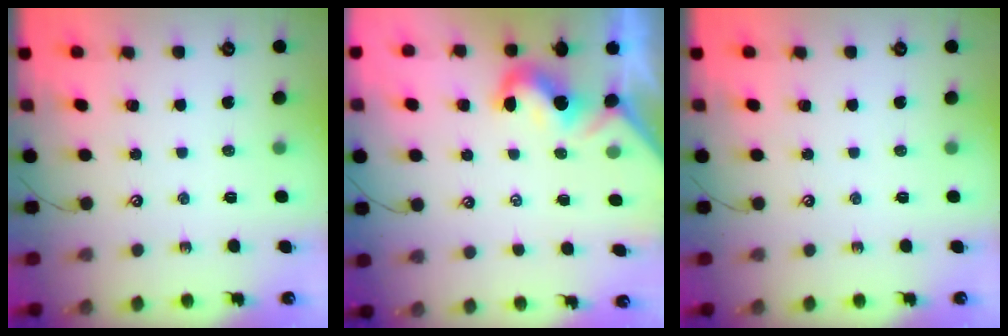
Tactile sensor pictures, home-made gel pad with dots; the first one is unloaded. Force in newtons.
{"total": 2.1, "press": 2.0, "slide": 0.6}
{"total": 0.0}